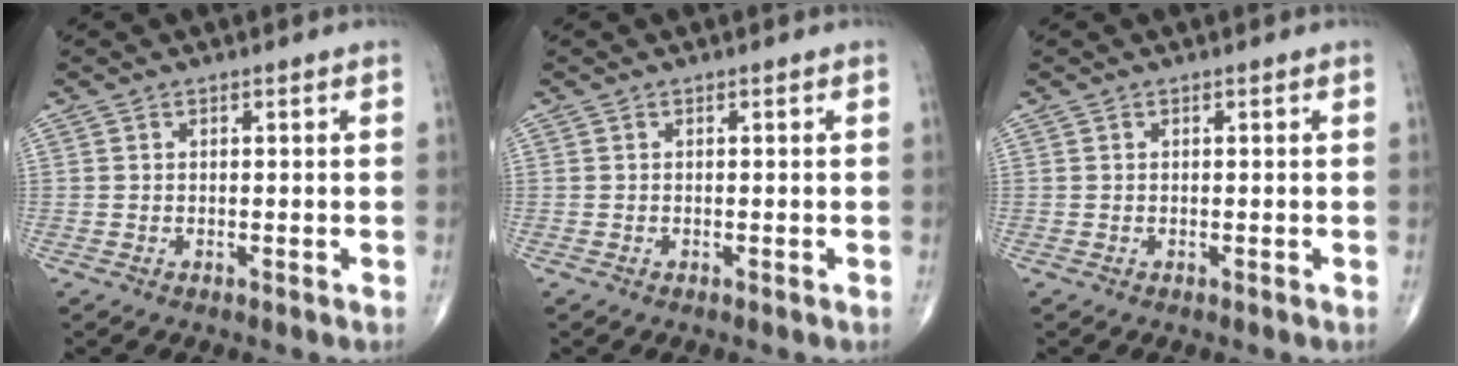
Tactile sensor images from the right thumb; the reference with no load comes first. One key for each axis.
{"total": 0.0}
{"total": 0.0}